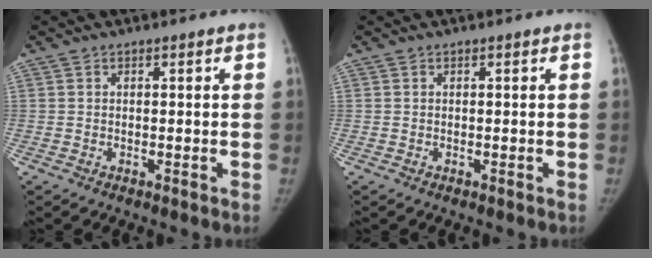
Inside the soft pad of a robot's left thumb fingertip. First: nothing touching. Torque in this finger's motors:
{"motor_torque": [-0.10, 0.10, 0.20, -0.21, 0.00]}